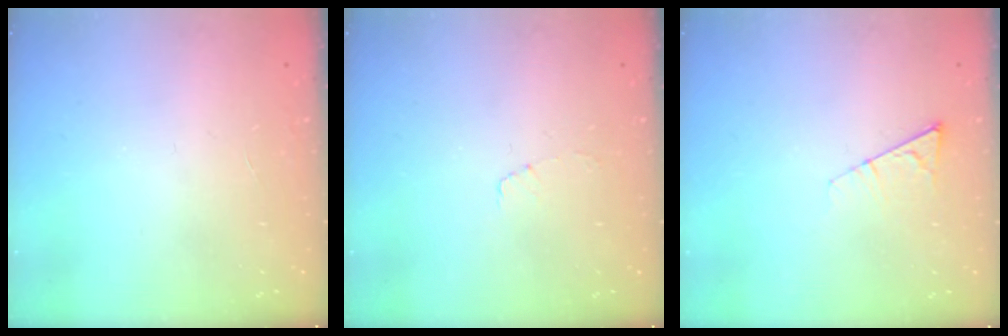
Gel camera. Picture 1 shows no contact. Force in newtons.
{"total": 3.8, "press": 3.8, "slide": 0.3}
{"total": 5.5, "press": 5.5, "slide": 0.7}